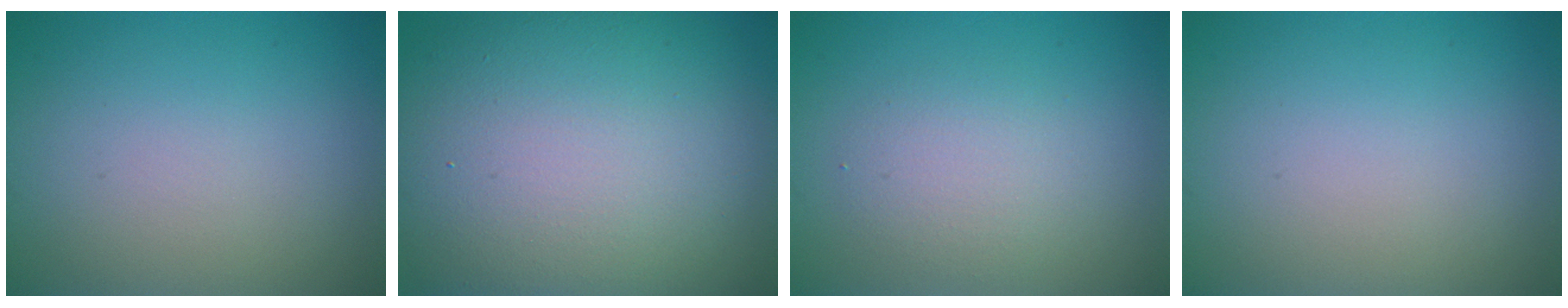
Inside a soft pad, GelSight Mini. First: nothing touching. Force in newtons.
{"total": 16.0, "press": 15.9, "slide": 1.3}
{"total": 2.6, "press": 2.6, "slide": 0.0}
{"total": 0.0}